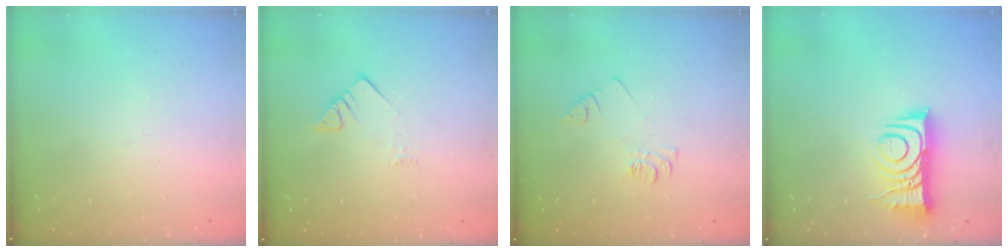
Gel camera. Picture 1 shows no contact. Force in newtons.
{"total": 3.3, "press": 3.3, "slide": 0.4}
{"total": 5.5, "press": 5.5, "slide": 0.5}
{"total": 10.4, "press": 10.4, "slide": 1.0}